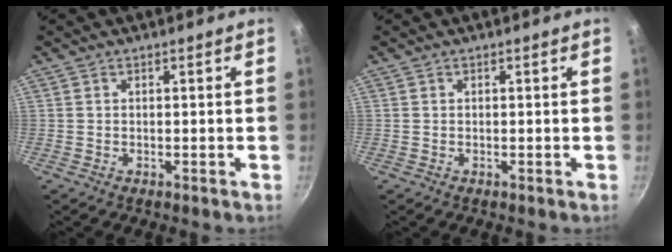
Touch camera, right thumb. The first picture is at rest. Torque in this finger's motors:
{"motor_torque": [0.00, 0.00, -0.05, 0.04, 0.02]}